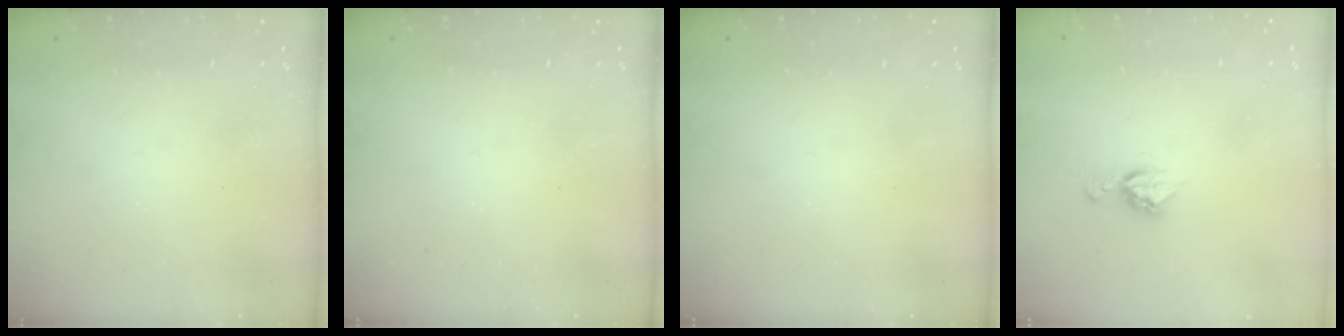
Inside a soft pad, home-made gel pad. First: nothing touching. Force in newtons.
{"total": 0.0}
{"total": 0.0}
{"total": 7.1, "press": 7.1, "slide": 0.3}